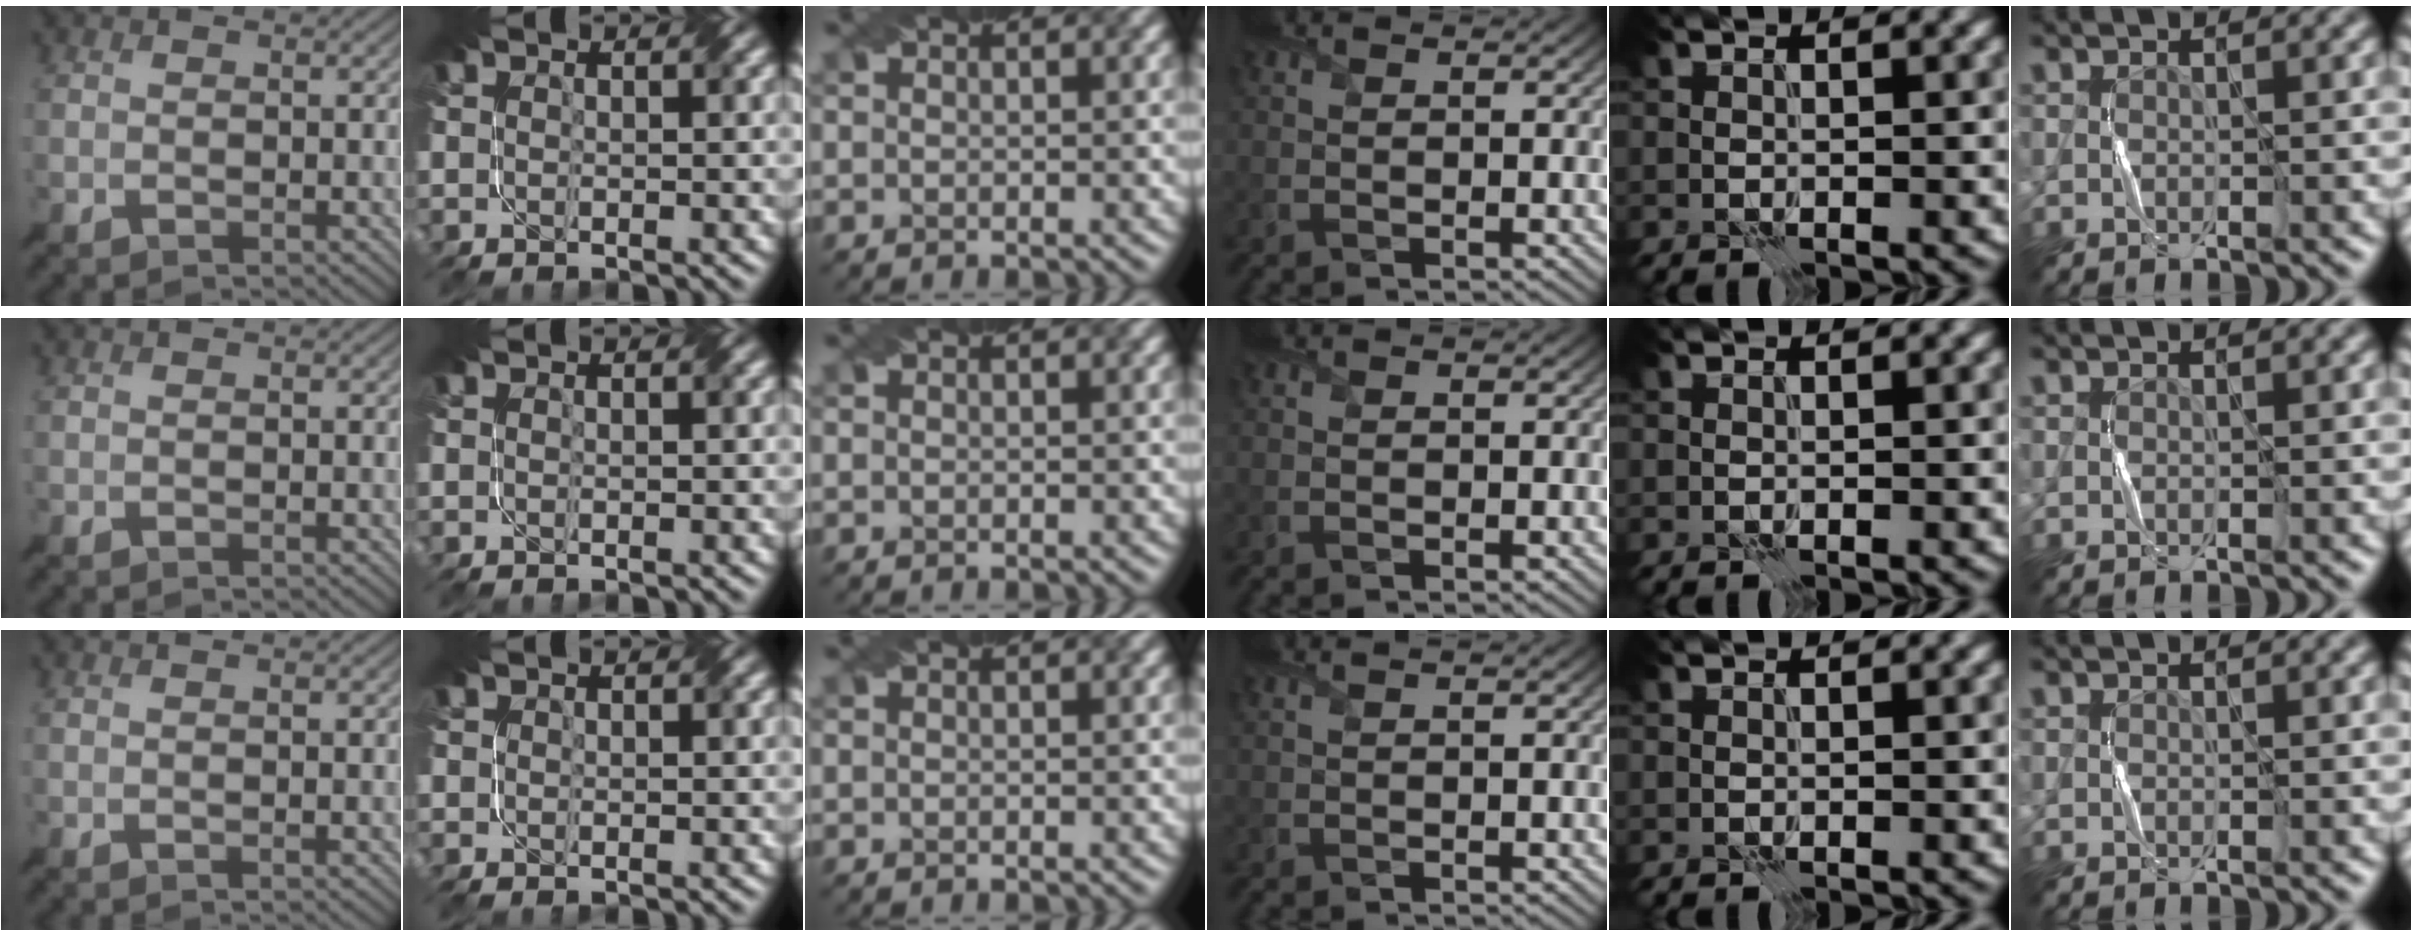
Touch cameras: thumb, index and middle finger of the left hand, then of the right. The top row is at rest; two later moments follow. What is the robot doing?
{"motion": "fold", "object": "coffee filter"}